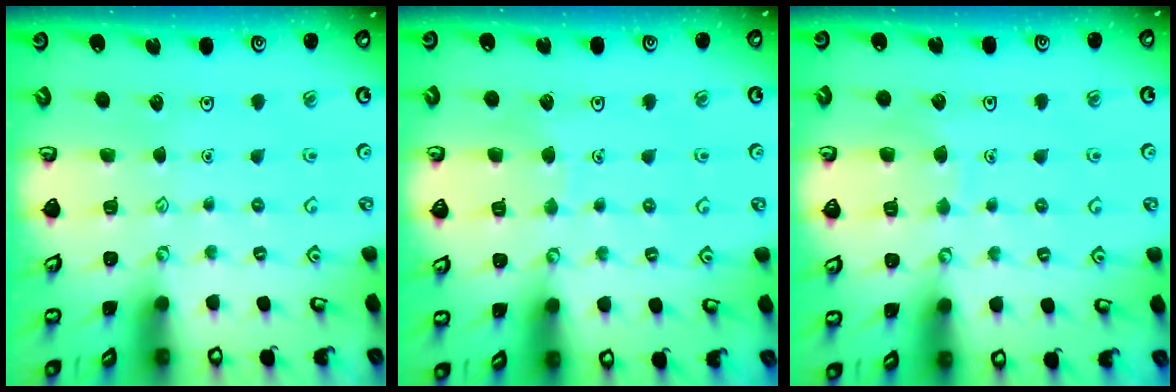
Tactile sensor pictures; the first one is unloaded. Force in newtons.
{"total": 4.1, "press": 4.1, "slide": 0.3}
{"total": 5.2, "press": 5.1, "slide": 0.5}